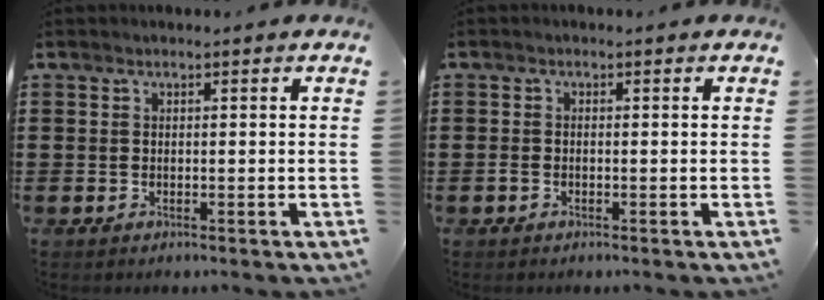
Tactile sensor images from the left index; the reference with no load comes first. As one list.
[{"total": 0.8, "force": [-0.5, 0.3, 0.6], "torque": [-0.015, -0.004, -0.008]}]